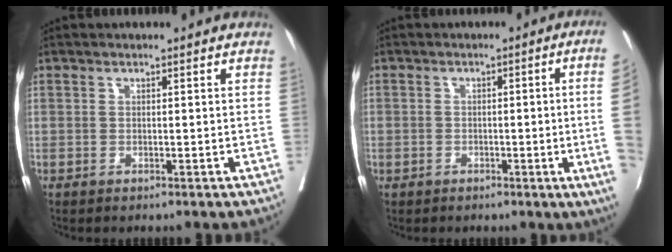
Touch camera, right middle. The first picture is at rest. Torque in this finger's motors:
{"motor_torque": [0.33, -0.29, -0.66, -0.21]}